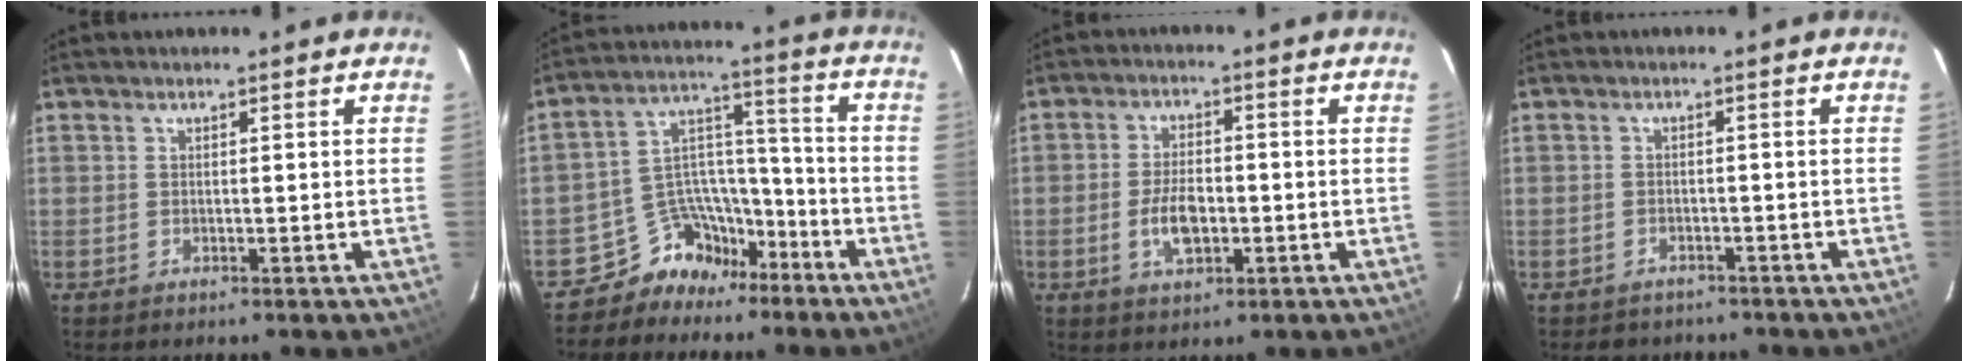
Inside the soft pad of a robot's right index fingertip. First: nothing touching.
{"total": 10.1, "force": [-7.7, 6.1, 2.2], "torque": [-0.037, 0.059, -0.131]}
{"total": 6.5, "force": [-1.8, 3.3, 5.2], "torque": [-0.106, 0.001, -0.027]}
{"total": 4.4, "force": [-3.7, 2.3, 0.7], "torque": [-0.016, 0.003, -0.048]}